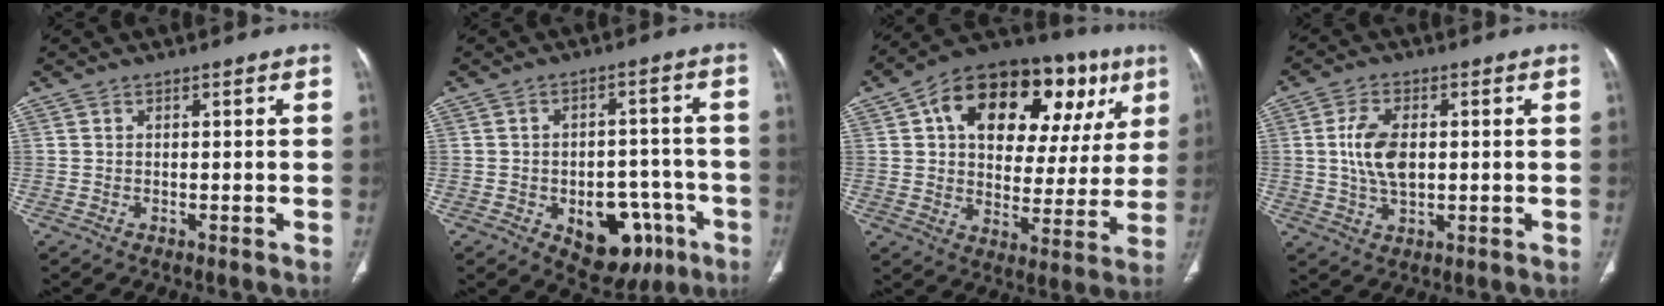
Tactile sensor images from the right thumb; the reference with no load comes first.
{"total": 13.6, "force": [-5.6, 8.6, 8.9], "torque": [-0.076, 0.039, -0.063]}
{"total": 27.6, "force": [10.9, 15.6, 20.0], "torque": [-0.251, 0.030, 0.167]}
{"total": 8.2, "force": [0.8, 4.6, 6.8], "torque": [-0.132, -0.002, 0.017]}